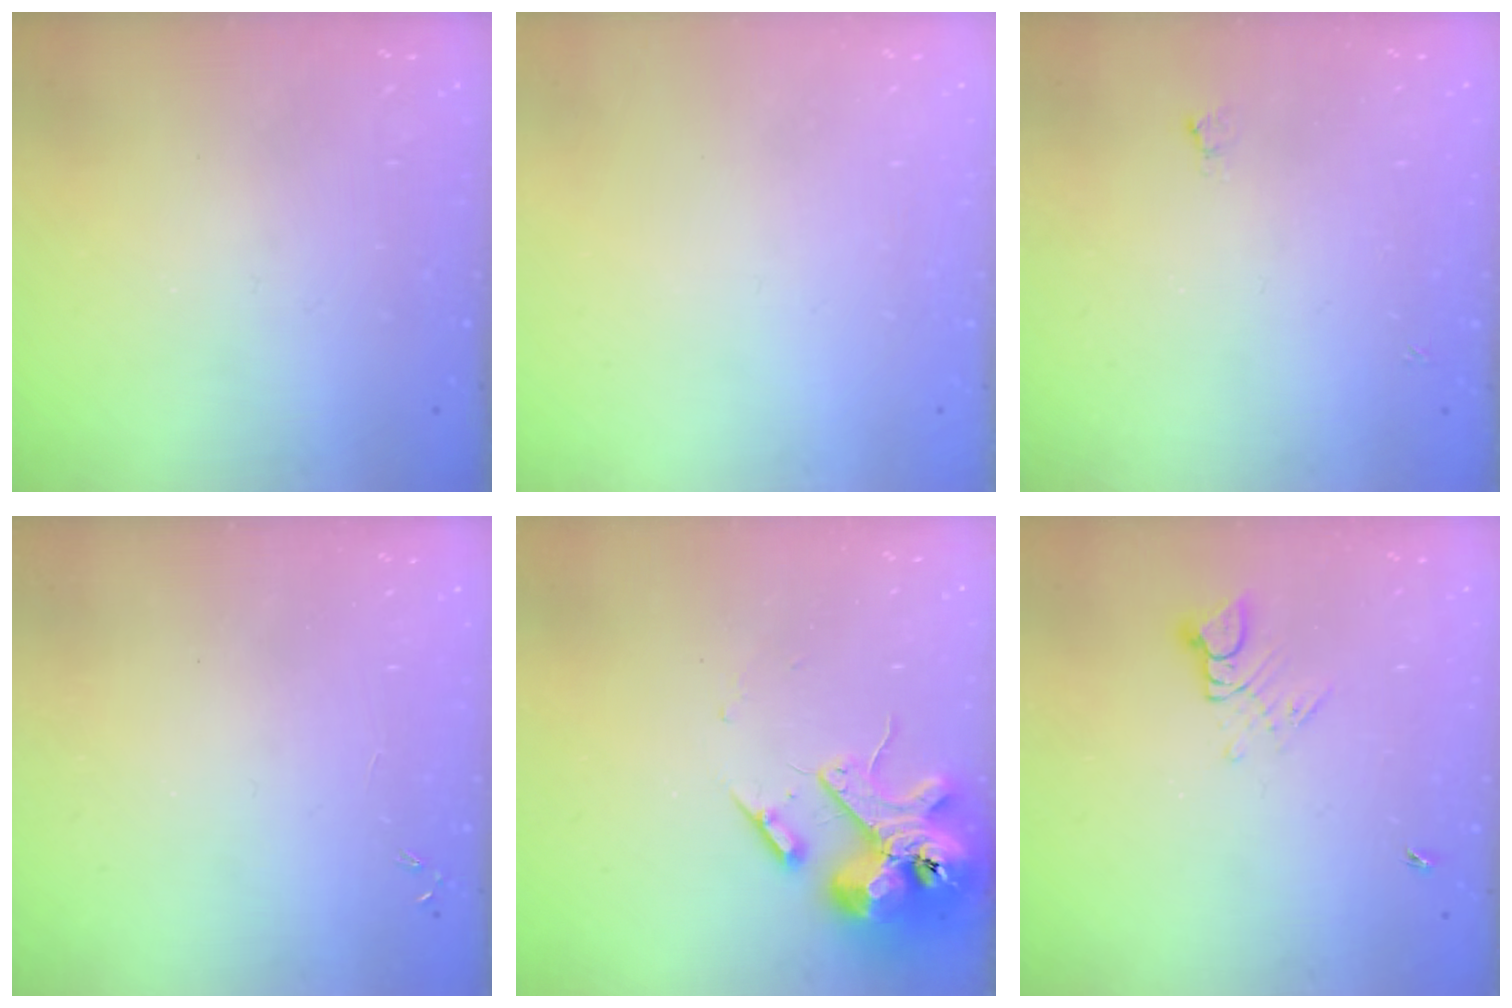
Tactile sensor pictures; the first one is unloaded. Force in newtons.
{"total": 0.0}
{"total": 2.6, "press": 2.6, "slide": 0.5}
{"total": 0.0}
{"total": 14.5, "press": 14.4, "slide": 2.2}
{"total": 3.5, "press": 3.5, "slide": 0.4}